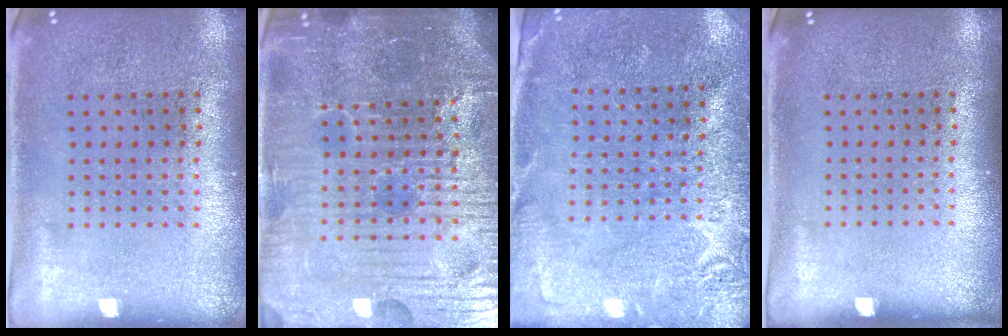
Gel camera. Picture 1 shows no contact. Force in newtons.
{"total": 6.3, "press": 5.7, "slide": 2.5}
{"total": 2.8, "press": 2.8, "slide": 0.3}
{"total": 0.0}